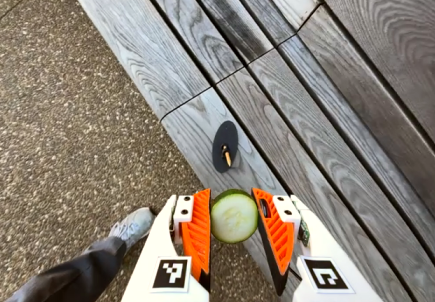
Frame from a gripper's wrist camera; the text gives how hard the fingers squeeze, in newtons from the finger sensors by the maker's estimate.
{"total": 12.9, "left": 13.0, "right": 12.8}